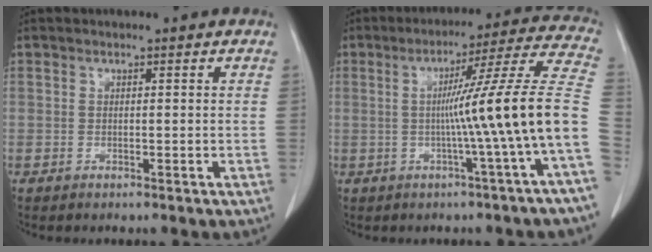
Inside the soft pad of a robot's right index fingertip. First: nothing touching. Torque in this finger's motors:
{"motor_torque": [1.39, -0.34, 0.73, 0.20]}